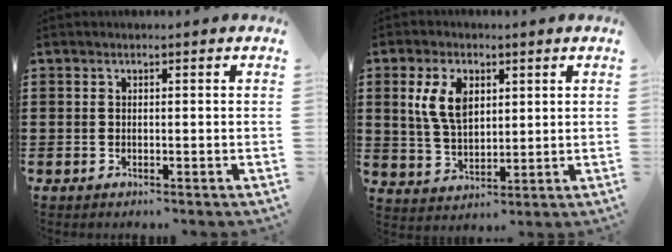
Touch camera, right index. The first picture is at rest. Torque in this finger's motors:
{"motor_torque": [1.21, 0.14, 0.72, 0.19]}